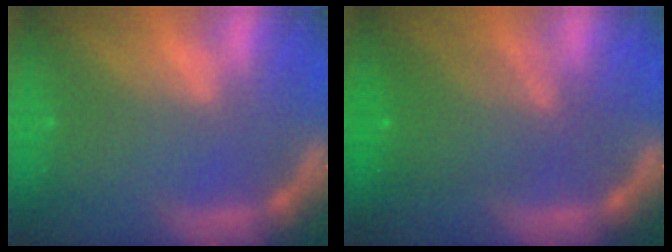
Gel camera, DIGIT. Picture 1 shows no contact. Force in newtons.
{"total": 6.0}